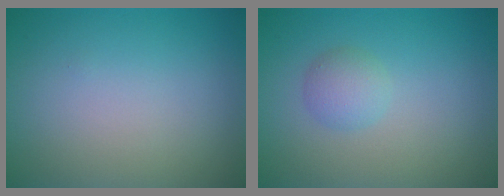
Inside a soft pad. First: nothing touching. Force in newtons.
{"total": 1.8, "press": 1.8, "slide": 0.1}